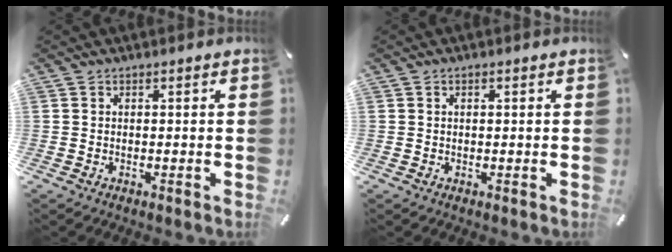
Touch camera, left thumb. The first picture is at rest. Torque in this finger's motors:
{"motor_torque": [-0.13, -0.39, -0.12, 0.22, 0.00]}